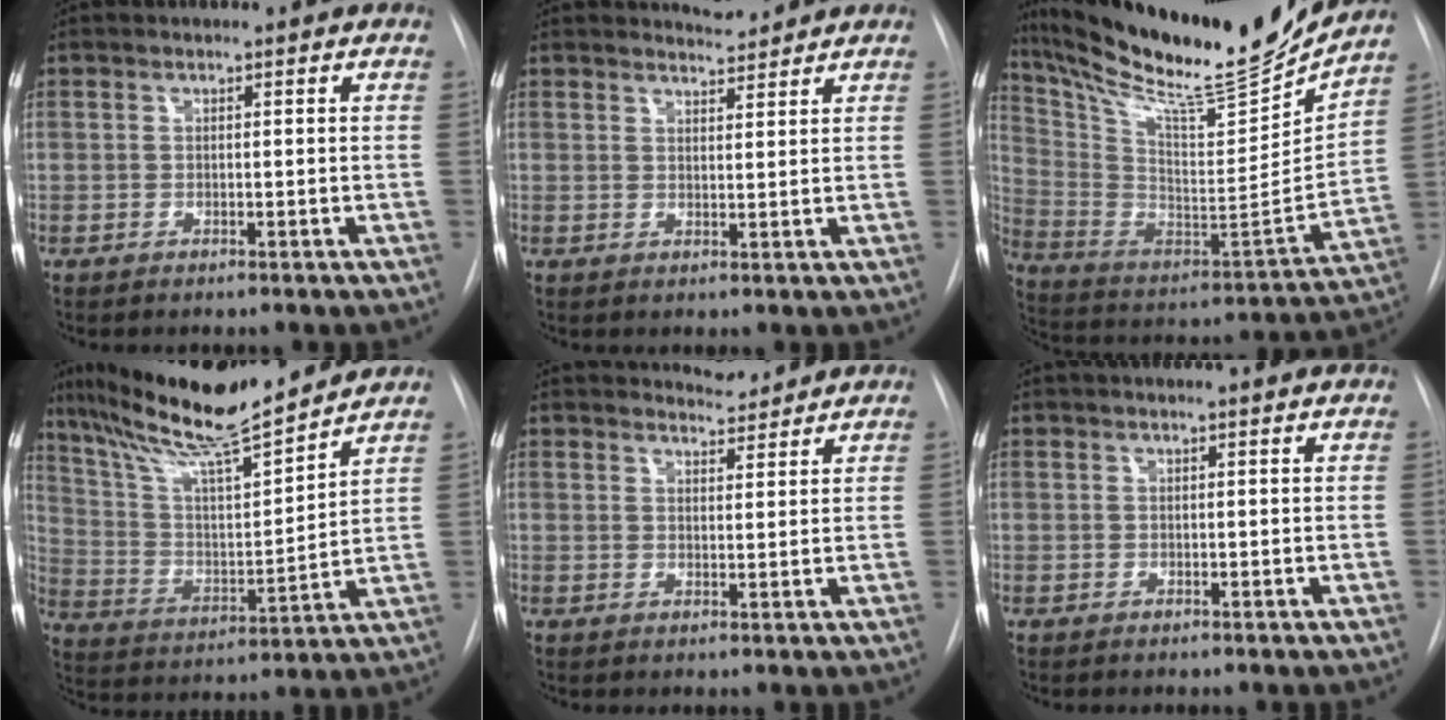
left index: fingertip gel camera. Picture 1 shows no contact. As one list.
[{"total": 2.6, "force": [2.6, -0.1, -0.3], "torque": [-0.003, -0.011, 0.042]}, {"total": 24.4, "force": [21.7, 0.7, 11.1], "torque": [-0.208, -0.067, 0.349]}, {"total": 19.0, "force": [16.1, 1.1, 10.0], "torque": [-0.177, 0.006, 0.278]}, {"total": 3.1, "force": [3.1, 0.3, -0.3], "torque": [-0.001, -0.012, 0.045]}, {"total": 2.7, "force": [2.6, 0.0, 0.9], "torque": [-0.013, 0.009, 0.023]}]